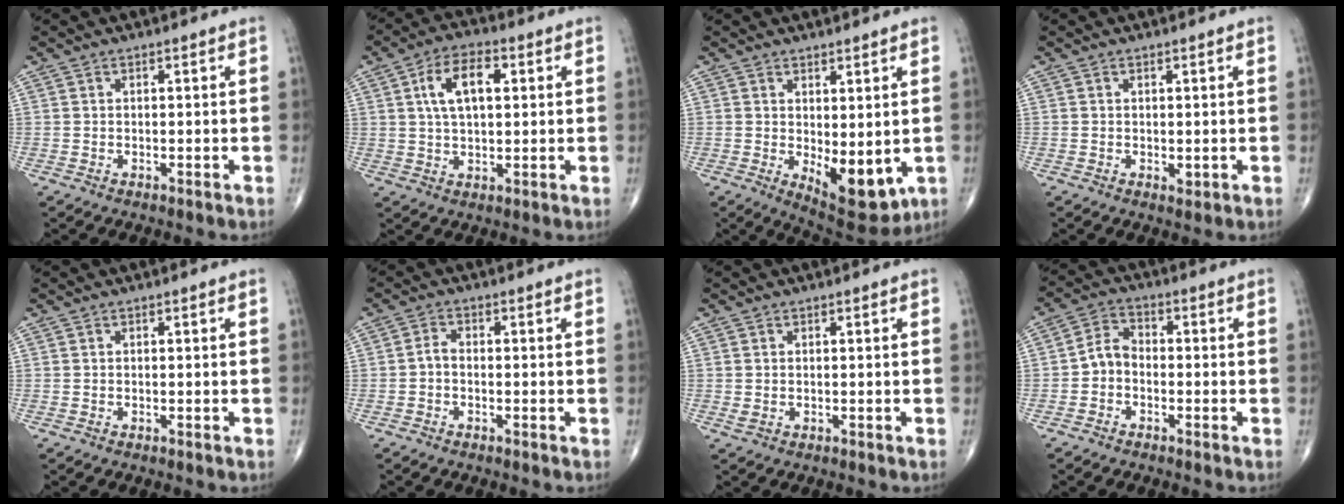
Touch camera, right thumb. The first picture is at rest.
{"total": 9.1, "force": [2.3, 4.7, 7.4], "torque": [-0.124, 0.010, 0.038]}
{"total": 10.1, "force": [-1.4, 4.6, 8.9], "torque": [-0.102, -0.022, -0.002]}
{"total": 1.1, "force": [-0.1, 0.7, 0.9], "torque": [-0.010, -0.003, -0.002]}
{"total": 0.0}
{"total": 1.9, "force": [-0.6, 1.2, 1.4], "torque": [-0.023, 0.009, -0.018]}
{"total": 1.0, "force": [0.1, 0.7, 0.7], "torque": [-0.016, 0.002, 0.006]}
{"total": 4.5, "force": [-1.4, 3.4, 2.5], "torque": [-0.034, 0.021, -0.039]}